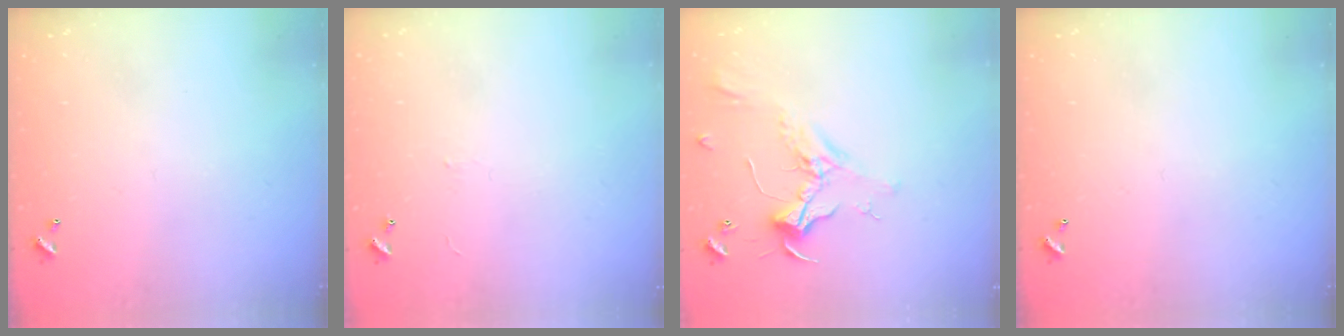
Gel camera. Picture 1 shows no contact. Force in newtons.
{"total": 0.0}
{"total": 2.5, "press": 2.4, "slide": 0.8}
{"total": 0.0}